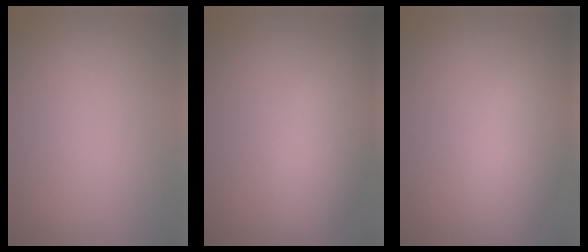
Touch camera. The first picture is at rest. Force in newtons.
{"total": 5.5, "press": 5.5, "slide": 0.4}
{"total": 5.5, "press": 5.5, "slide": 0.4}